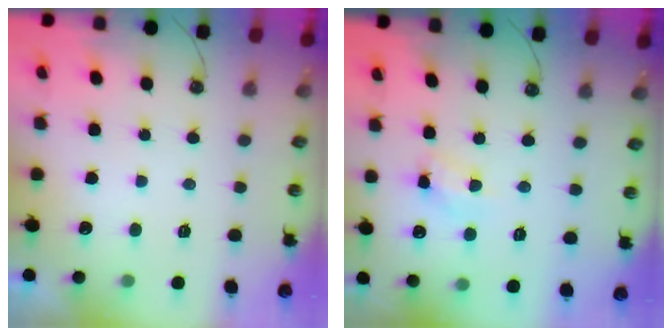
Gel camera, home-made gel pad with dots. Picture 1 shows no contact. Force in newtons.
{"total": 5.7, "press": 5.7, "slide": 0.4}